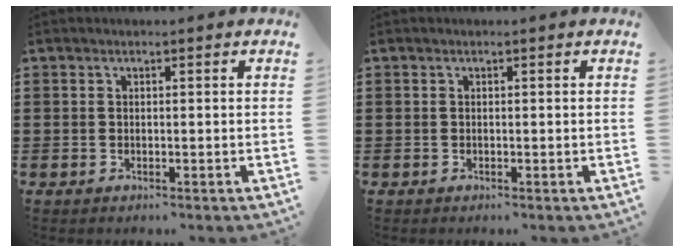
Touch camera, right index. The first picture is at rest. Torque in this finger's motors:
{"motor_torque": [0.02, 0.02, 0.00, 0.00]}